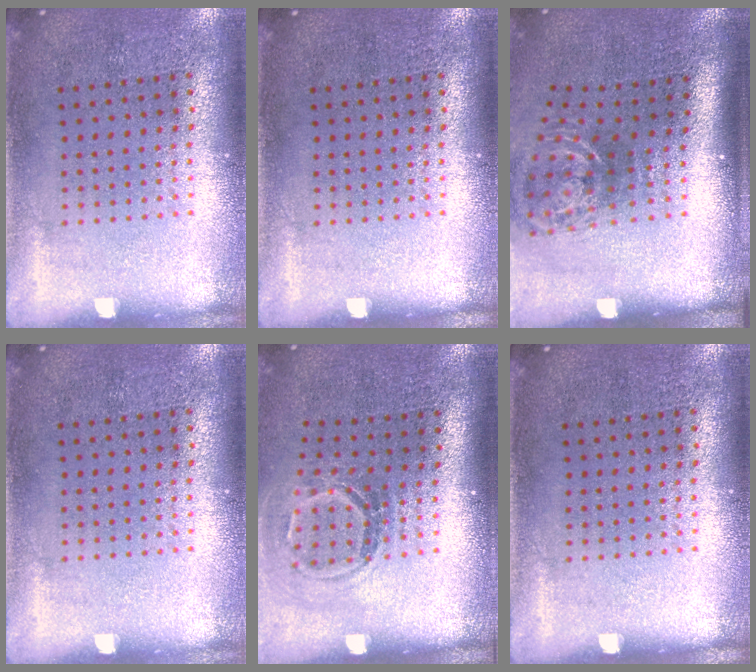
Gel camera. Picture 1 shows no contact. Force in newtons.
{"total": 0.0}
{"total": 1.9, "press": 1.2, "slide": 1.4}
{"total": 0.0}
{"total": 1.7, "press": 1.1, "slide": 1.3}
{"total": 0.0}